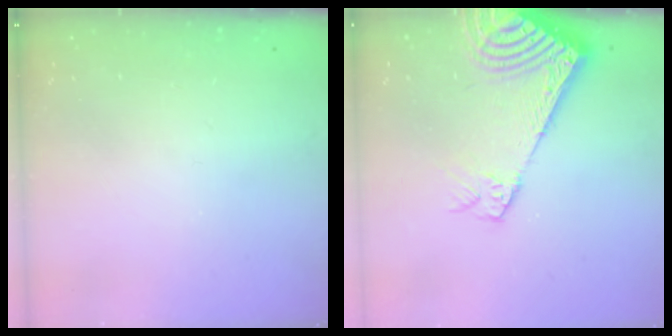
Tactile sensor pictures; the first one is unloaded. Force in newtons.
{"total": 12.4, "press": 12.2, "slide": 2.0}